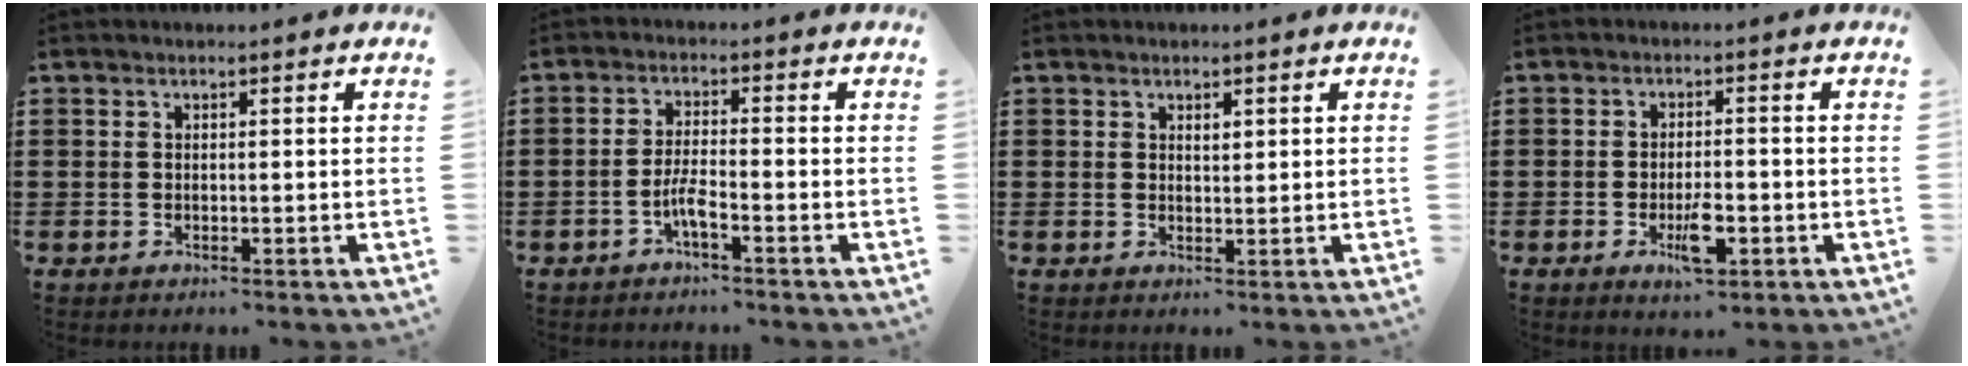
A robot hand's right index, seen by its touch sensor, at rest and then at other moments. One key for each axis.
{"total": 3.8, "fx": -2.1, "fy": 0.4, "fz": 3.2, "tx": -0.069, "ty": -0.004, "tz": -0.042}
{"total": 1.2, "fx": 0.6, "fy": 0.6, "fz": 0.8, "tx": -0.008, "ty": 0.001, "tz": 0.009}
{"total": 5.7, "fx": -2.1, "fy": 1.9, "fz": 4.9, "tx": -0.083, "ty": 0.002, "tz": -0.034}